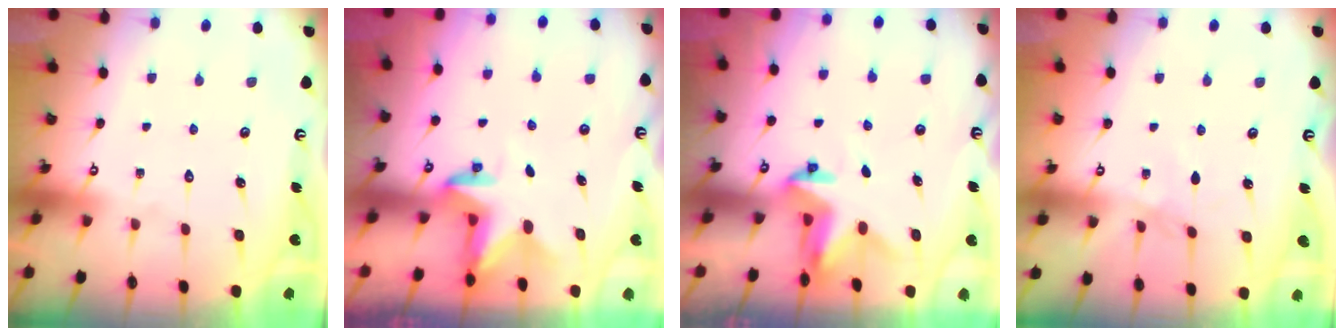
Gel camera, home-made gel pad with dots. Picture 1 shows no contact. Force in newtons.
{"total": 3.0, "press": 3.0, "slide": 0.1}
{"total": 3.4, "press": 3.4, "slide": 0.3}
{"total": 2.1, "press": 2.1, "slide": 0.5}